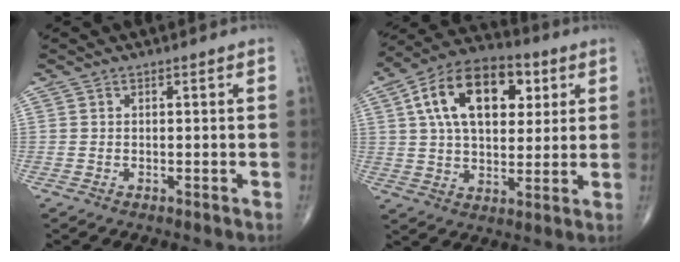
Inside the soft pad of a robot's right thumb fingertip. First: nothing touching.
{"total": 19.2, "force": [6.0, 11.3, 14.4], "torque": [-0.211, 0.006, 0.093]}